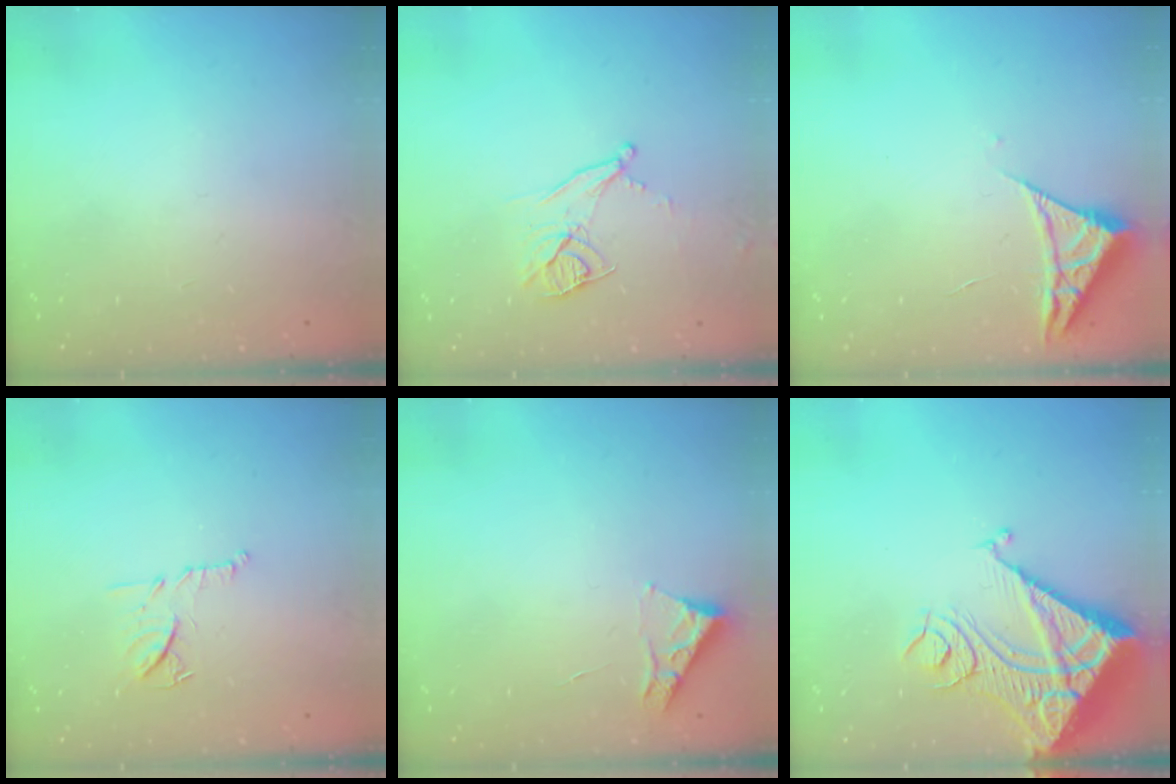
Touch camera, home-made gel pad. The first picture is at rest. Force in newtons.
{"total": 9.7, "press": 9.2, "slide": 3.0}
{"total": 4.2, "press": 4.2, "slide": 0.5}
{"total": 9.1, "press": 9.1, "slide": 0.2}
{"total": 3.4, "press": 3.3, "slide": 0.5}
{"total": 16.7, "press": 16.6, "slide": 2.1}